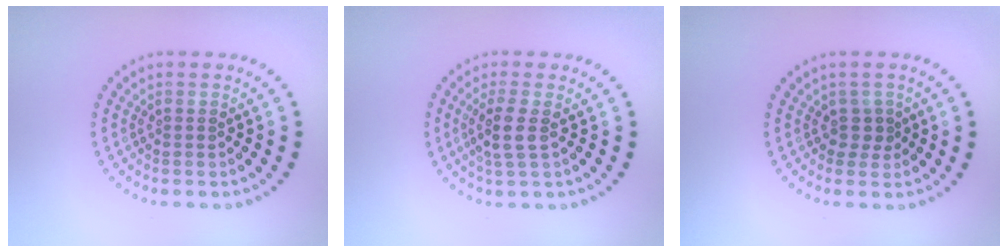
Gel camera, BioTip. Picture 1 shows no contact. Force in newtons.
{"total": 2.4, "press": 2.0, "slide": 1.3}
{"total": 1.1, "press": 0.8, "slide": 0.8}